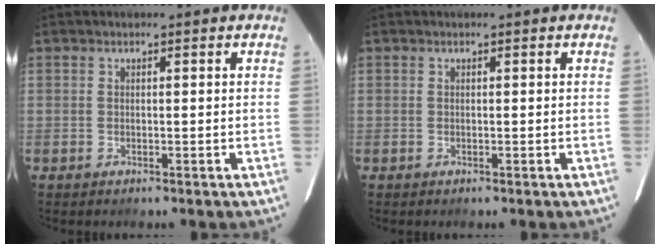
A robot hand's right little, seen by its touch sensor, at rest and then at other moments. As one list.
[{"total": 0.0}]